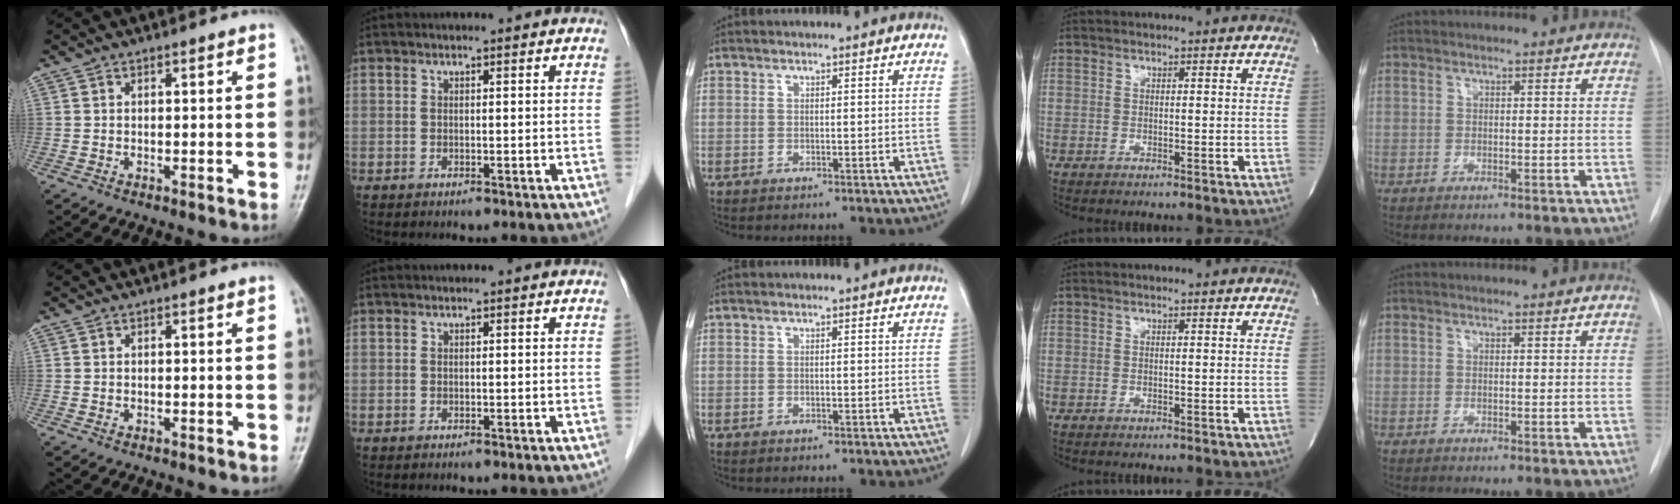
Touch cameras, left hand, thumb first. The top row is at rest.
{}